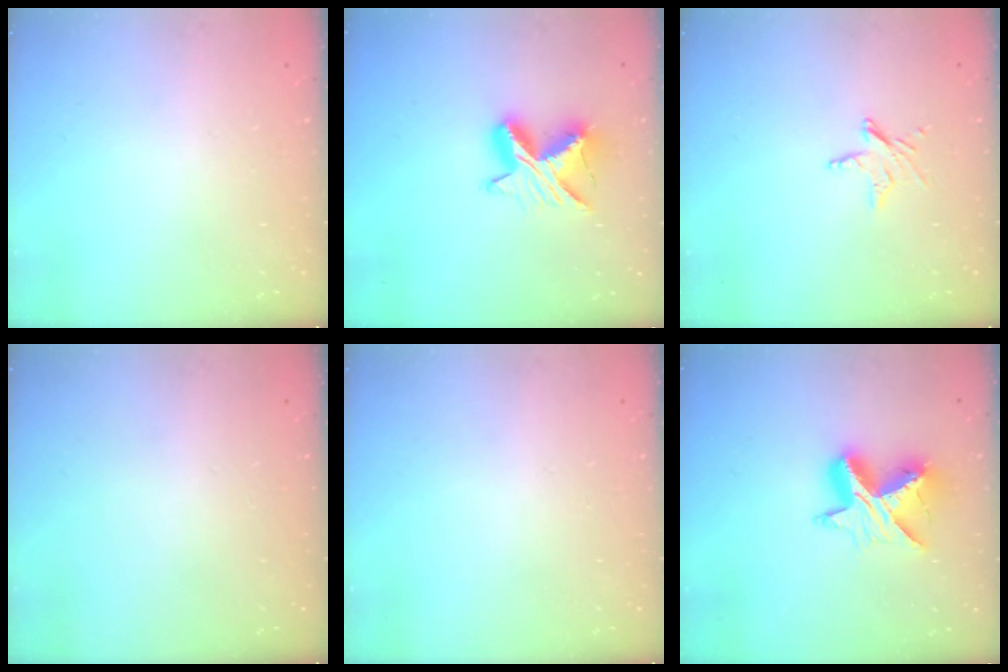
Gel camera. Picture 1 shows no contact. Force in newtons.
{"total": 9.9, "press": 9.9, "slide": 0.5}
{"total": 5.1, "press": 5.1, "slide": 0.5}
{"total": 0.0}
{"total": 0.0}
{"total": 10.2, "press": 10.2, "slide": 0.8}